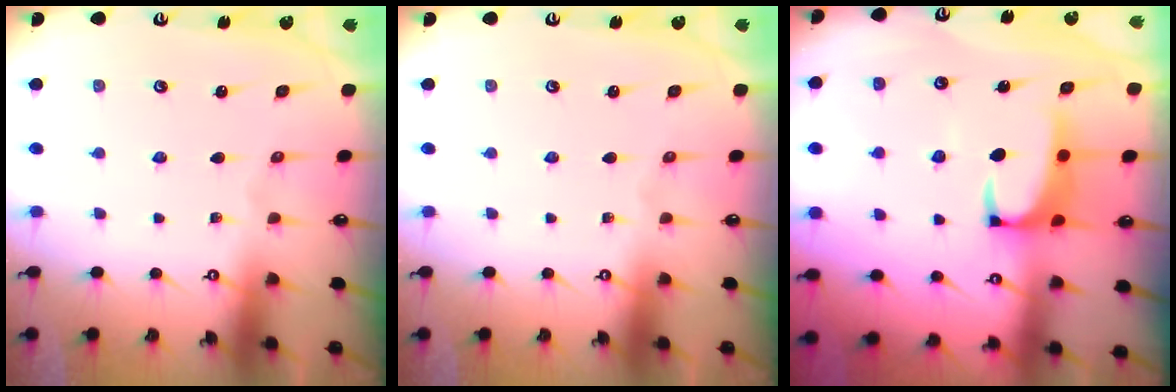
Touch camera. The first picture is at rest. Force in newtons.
{"total": 0.0}
{"total": 2.3, "press": 2.1, "slide": 0.9}